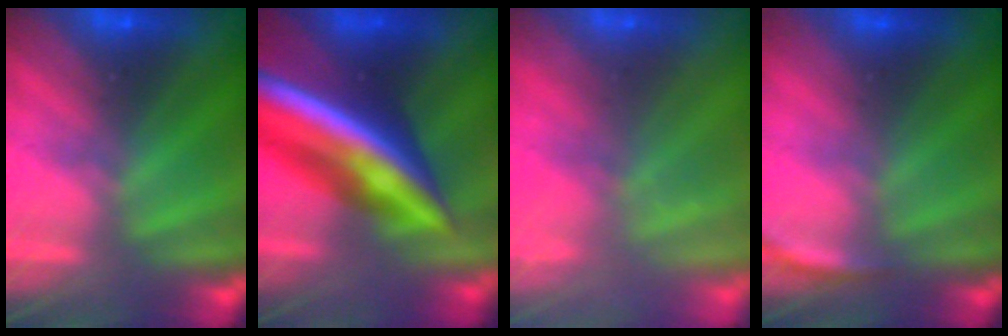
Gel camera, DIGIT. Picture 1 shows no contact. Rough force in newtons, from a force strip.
{"total": 11.8}
{"total": 2.2}
{"total": 2.8}